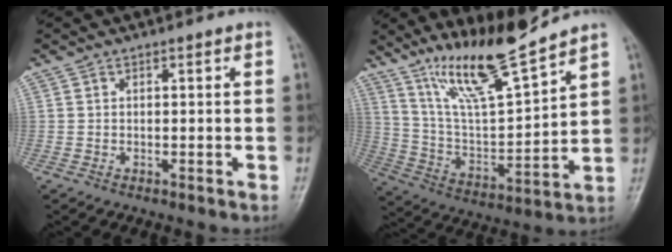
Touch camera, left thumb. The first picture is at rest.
{"total": 14.7, "force": [12.1, 1.0, 8.3], "torque": [-0.141, -0.074, 0.235]}